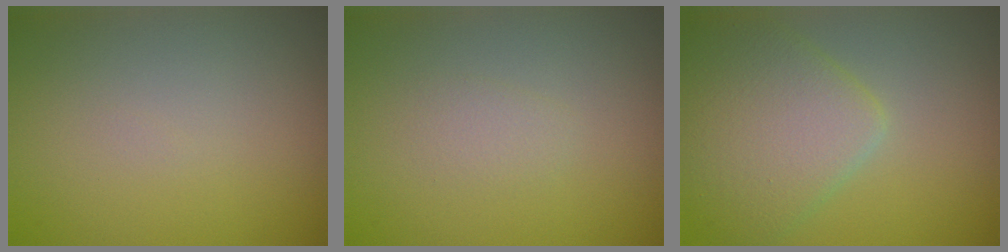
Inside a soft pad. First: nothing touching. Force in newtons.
{"total": 0.9, "press": 0.9, "slide": 0.1}
{"total": 6.0, "press": 6.0, "slide": 0.1}